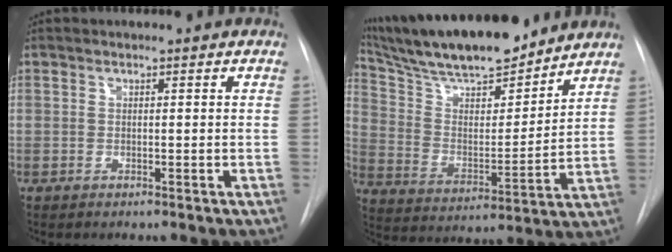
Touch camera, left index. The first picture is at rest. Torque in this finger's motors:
{"motor_torque": [0.18, -0.70, 0.43, 0.10]}